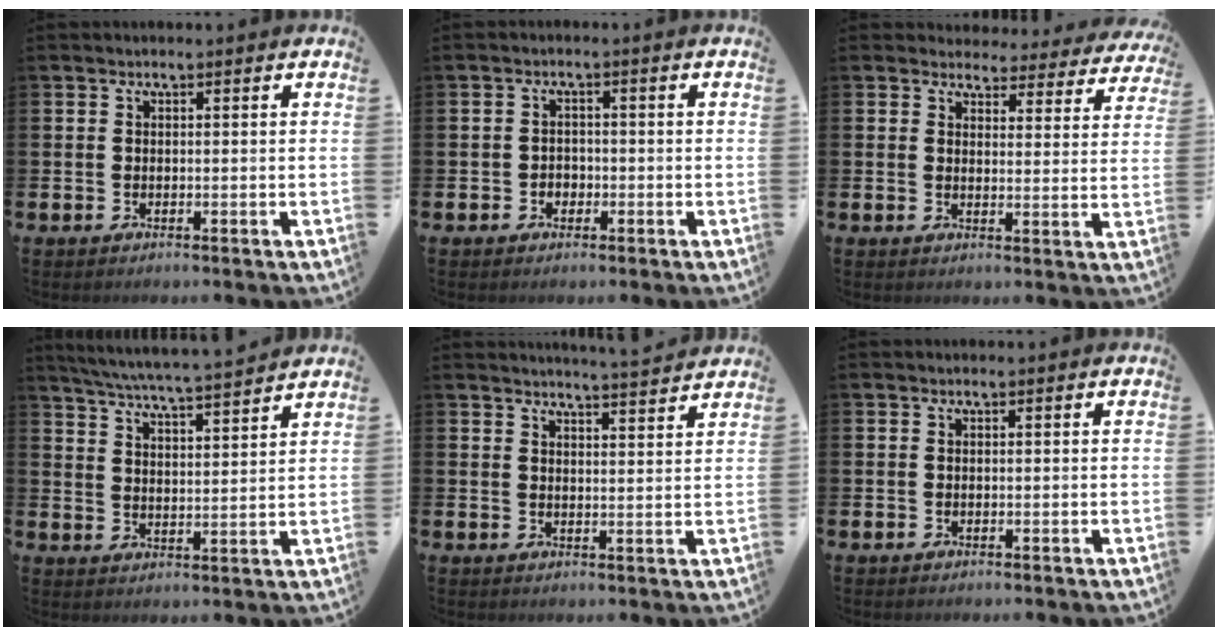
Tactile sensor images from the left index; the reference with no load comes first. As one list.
[{"total": 1.7, "force": [-0.7, 1.5, 0.4], "torque": [-0.009, 0.002, -0.019]}, {"total": 3.5, "force": [3.2, 1.2, 0.1], "torque": [-0.009, -0.028, 0.053]}, {"total": 6.0, "force": [5.8, -0.5, 1.4], "torque": [-0.052, -0.042, 0.101]}, {"total": 4.0, "force": [3.9, -0.7, 0.2], "torque": [-0.003, -0.031, 0.068]}, {"total": 0.0}]